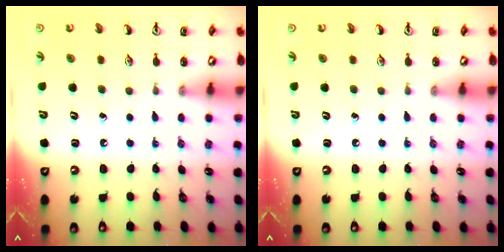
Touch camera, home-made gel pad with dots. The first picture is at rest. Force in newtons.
{"total": 0.0}